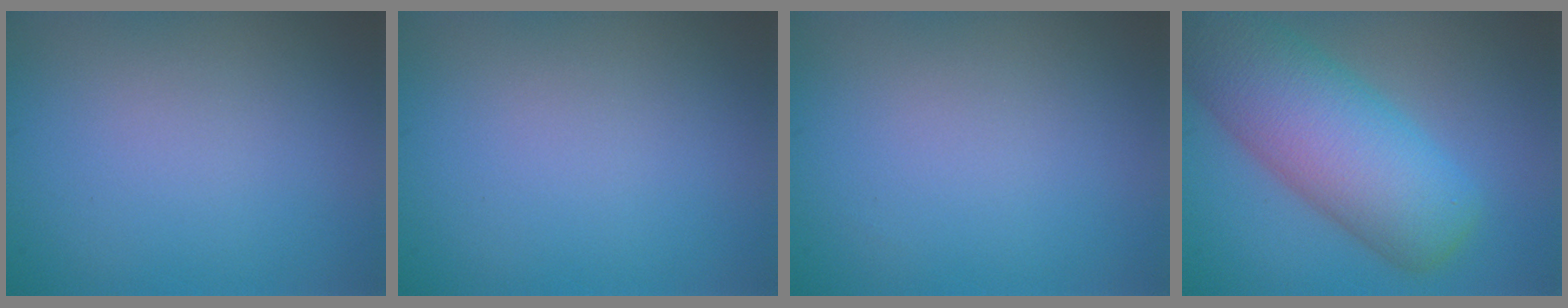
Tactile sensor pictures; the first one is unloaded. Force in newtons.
{"total": 0.0}
{"total": 0.0}
{"total": 10.2, "press": 10.2, "slide": 0.3}